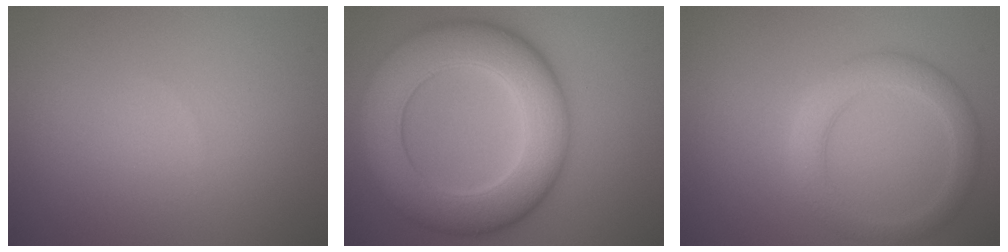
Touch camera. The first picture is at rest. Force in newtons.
{"total": 10.5, "press": 10.5, "slide": 0.1}
{"total": 3.4, "press": 3.4, "slide": 0.1}